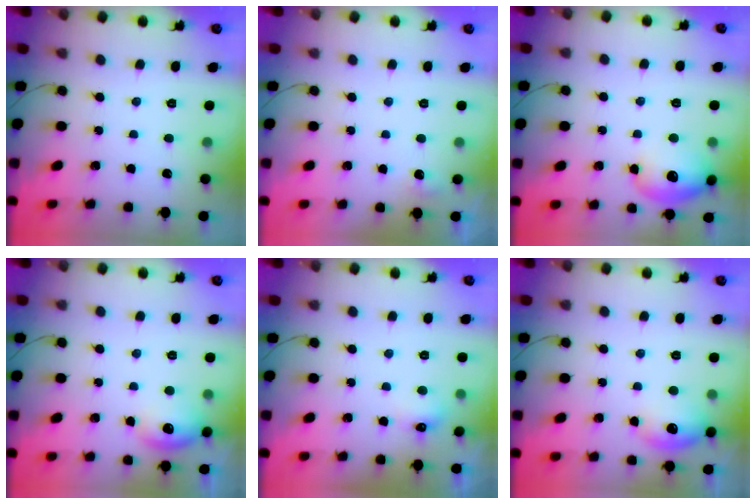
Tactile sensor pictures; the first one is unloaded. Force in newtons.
{"total": 3.8, "press": 3.6, "slide": 1.4}
{"total": 13.4, "press": 12.5, "slide": 5.0}
{"total": 9.1, "press": 9.0, "slide": 1.3}
{"total": 5.0, "press": 4.8, "slide": 1.4}
{"total": 9.2, "press": 9.2, "slide": 1.3}